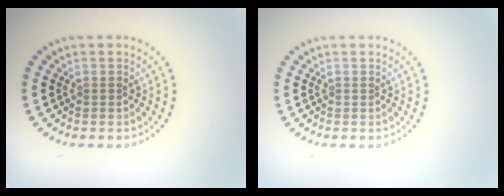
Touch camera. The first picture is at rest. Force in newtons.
{"total": 0.0}